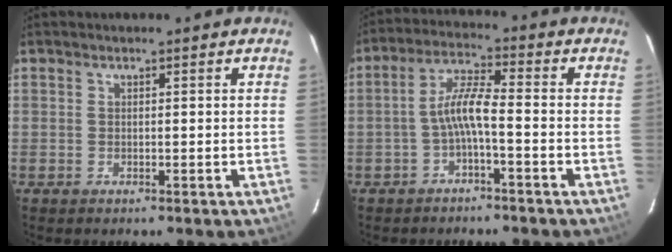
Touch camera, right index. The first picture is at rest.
{"total": 5.4, "force": [-2.1, 0.6, 4.9], "torque": [-0.111, 0.014, -0.039]}